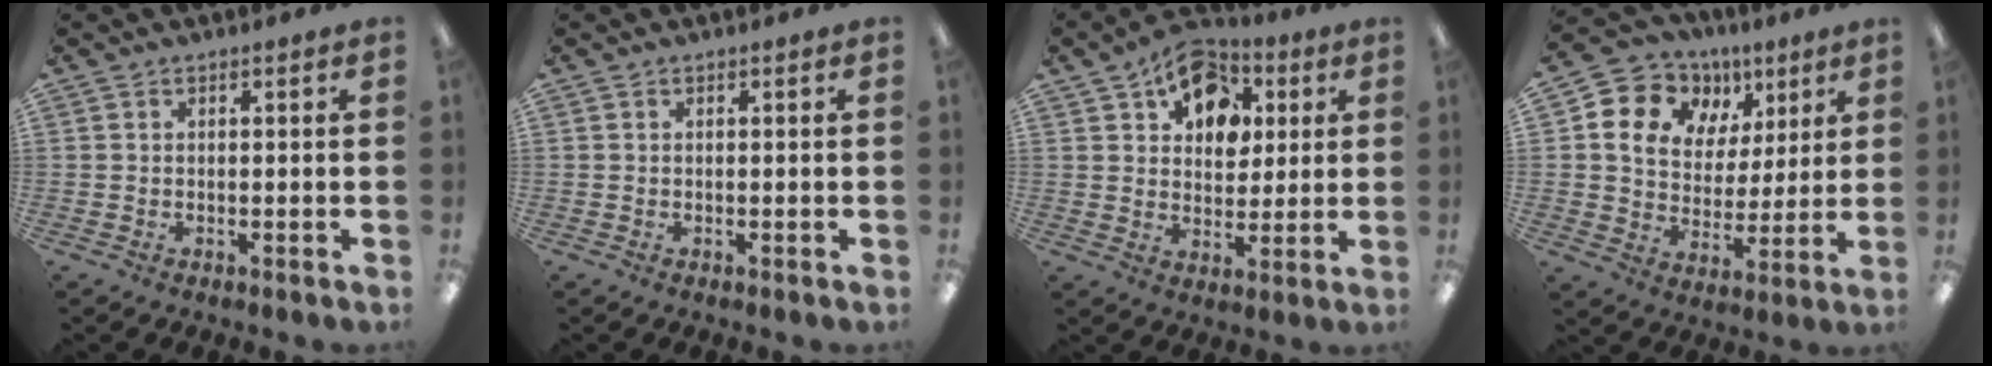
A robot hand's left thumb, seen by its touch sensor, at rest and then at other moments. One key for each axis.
{"total": 0.0}
{"total": 12.7, "fx": 6.8, "fy": 8.7, "fz": 6.4, "tx": -0.087, "ty": -0.025, "tz": 0.121}
{"total": 12.4, "fx": 6.2, "fy": 9.9, "fz": 4.1, "tx": -0.083, "ty": -0.028, "tz": 0.120}